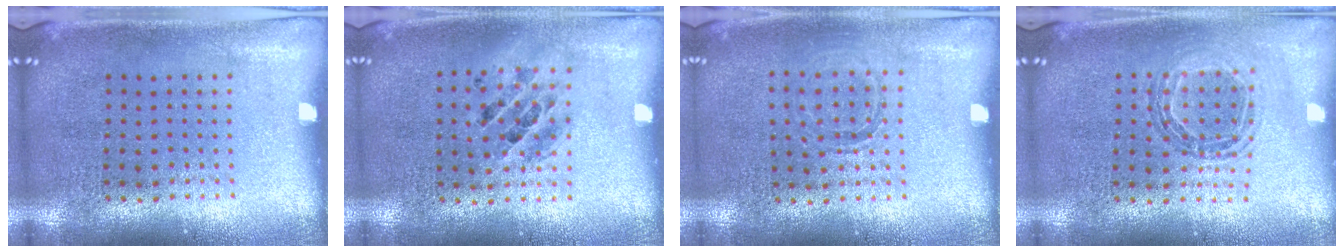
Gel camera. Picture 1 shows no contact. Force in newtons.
{"total": 1.3, "press": 1.2, "slide": 0.5}
{"total": 0.9, "press": 0.9, "slide": 0.2}
{"total": 0.8, "press": 0.8, "slide": 0.1}